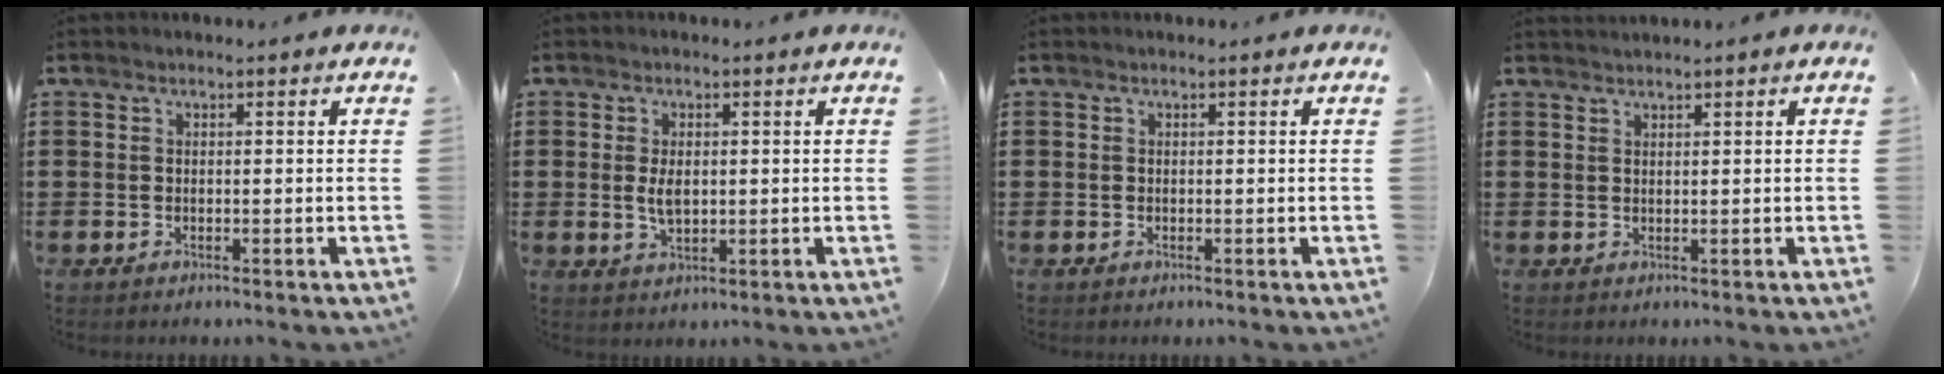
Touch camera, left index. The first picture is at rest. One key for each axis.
{"total": 3.6, "fx": 0.2, "fy": 1.8, "fz": 3.1, "tx": -0.068, "ty": 0.003, "tz": 0.000}
{"total": 0.0}
{"total": 0.7, "fx": 0.7, "fy": -0.1, "fz": 0.1, "tx": -0.003, "ty": -0.003, "tz": 0.015}